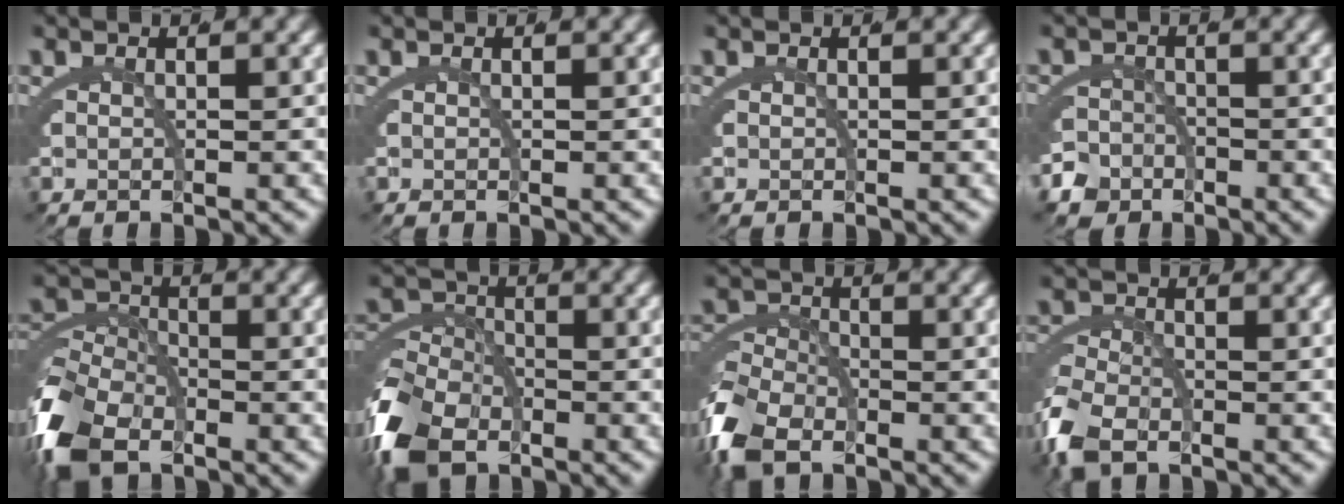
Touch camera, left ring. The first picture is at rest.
{"total": 0.0}
{"total": 0.0}
{"total": 4.1, "force": [-2.7, 2.9, 0.8], "torque": [-0.009, -0.018, -0.044]}
{"total": 6.1, "force": [-3.3, 3.7, 3.5], "torque": [-0.072, -0.023, -0.045]}
{"total": 7.0, "force": [-3.8, 4.5, 3.8], "torque": [-0.070, -0.028, -0.050]}
{"total": 4.5, "force": [-2.5, 2.6, 2.7], "torque": [-0.062, -0.016, -0.034]}
{"total": 3.4, "force": [-2.0, 1.8, 2.1], "torque": [-0.054, -0.013, -0.028]}